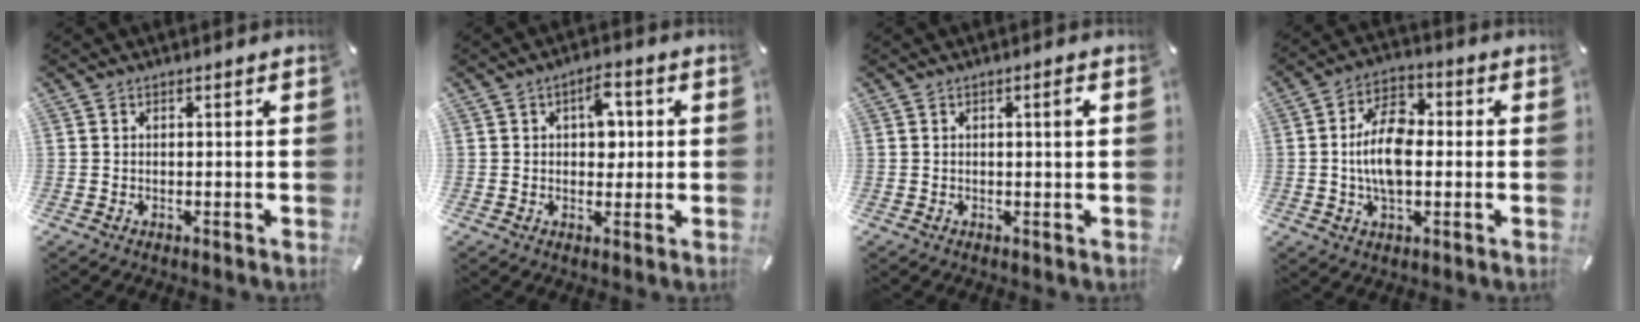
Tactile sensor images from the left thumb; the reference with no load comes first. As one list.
[{"total": 6.5, "force": [1.3, 4.1, 4.8], "torque": [-0.048, -0.006, 0.013]}, {"total": 2.1, "force": [0.5, 0.1, 2.0], "torque": [-0.031, -0.003, 0.005]}, {"total": 12.0, "force": [-0.7, 7.2, 9.5], "torque": [-0.190, 0.004, -0.017]}]